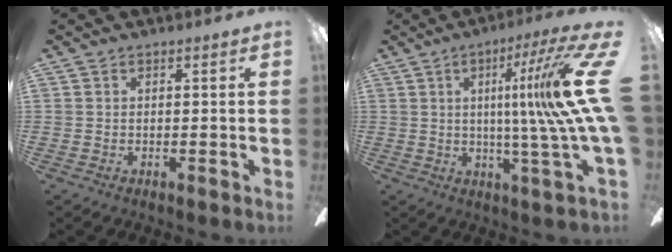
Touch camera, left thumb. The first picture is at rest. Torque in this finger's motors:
{"motor_torque": [0.11, 0.05, 1.02, 0.00, 0.10]}